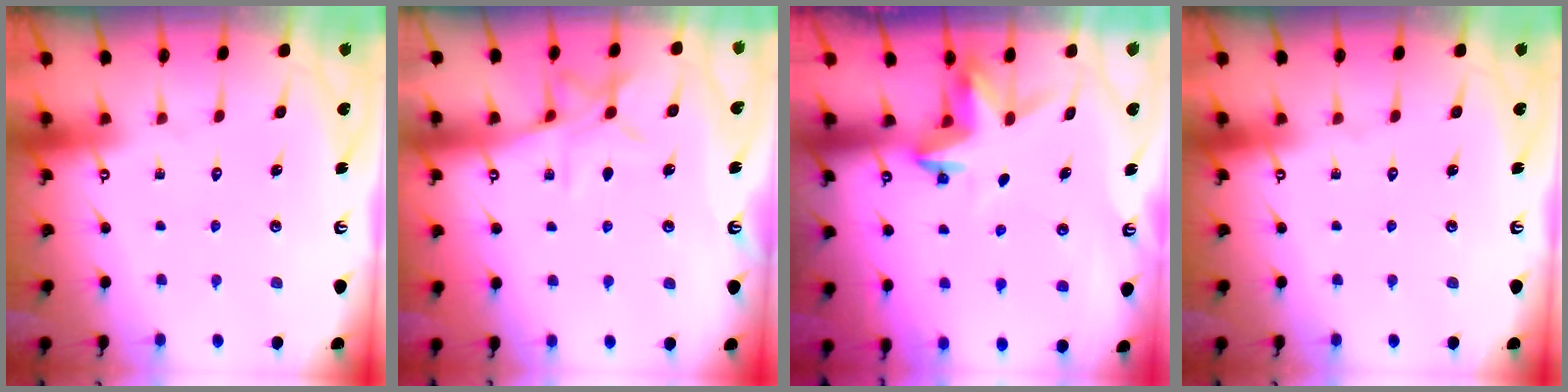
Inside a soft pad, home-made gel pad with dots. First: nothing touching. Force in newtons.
{"total": 8.9, "press": 8.9, "slide": 0.5}
{"total": 3.4, "press": 3.4, "slide": 0.2}
{"total": 0.0}